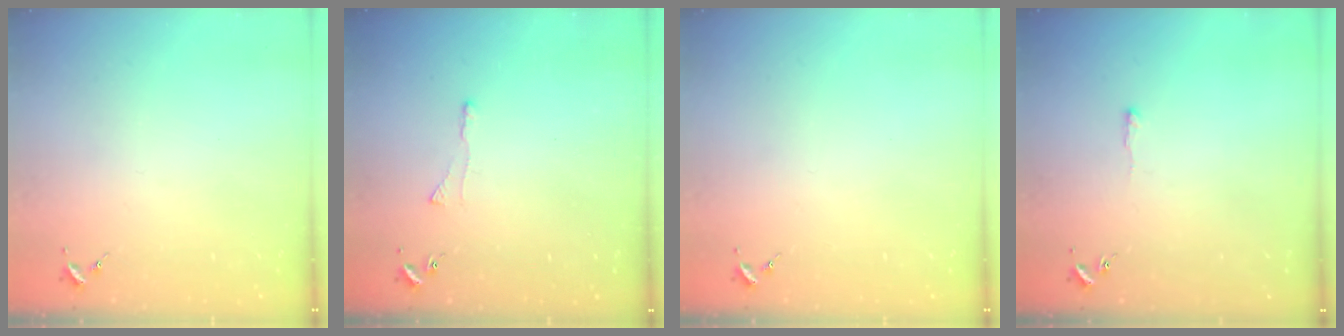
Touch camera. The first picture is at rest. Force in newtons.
{"total": 2.9, "press": 2.9, "slide": 0.6}
{"total": 0.0}
{"total": 2.1, "press": 2.1, "slide": 0.4}